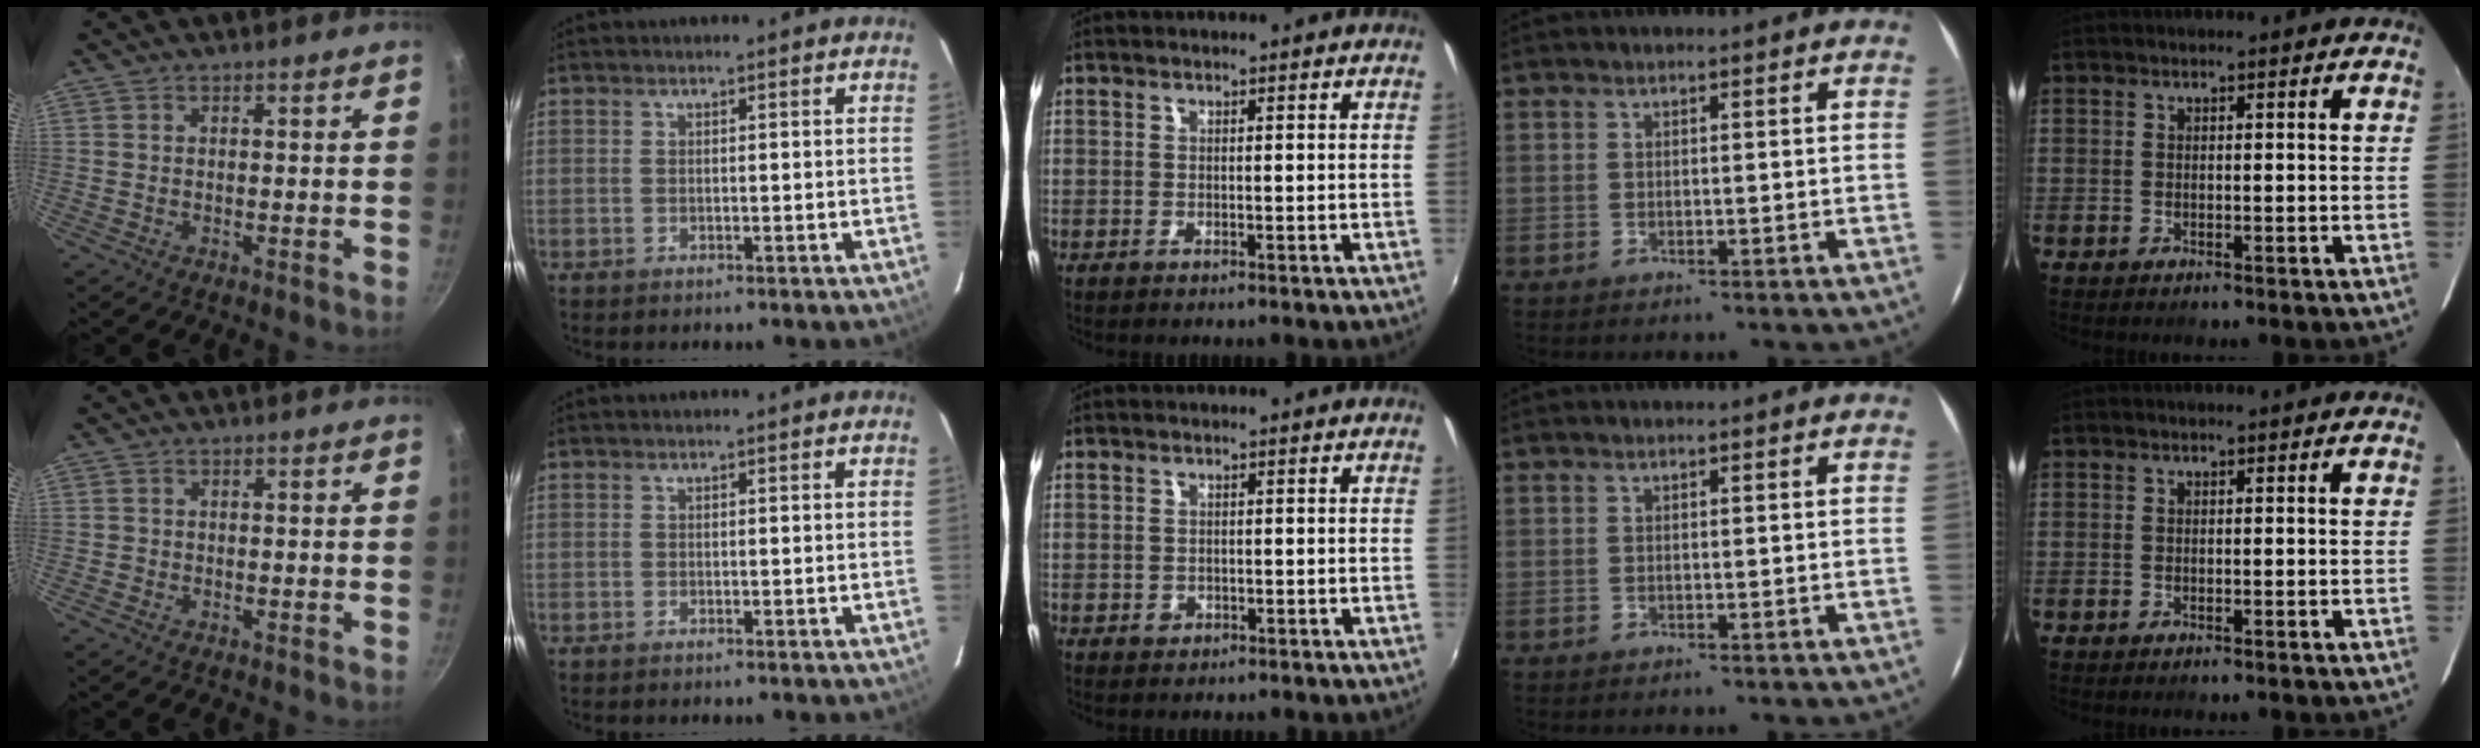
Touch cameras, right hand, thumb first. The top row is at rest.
{"thumb": {"total": 0.6, "force": [-0.2, 0.6, 0.0], "torque": [0.002, 0.002, -0.005]}, "middle": {"total": 1.2, "force": [-0.5, 1.1, 0.3], "torque": [-0.005, -0.002, -0.006]}}